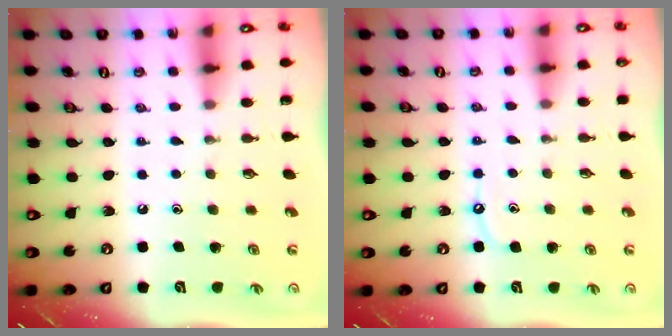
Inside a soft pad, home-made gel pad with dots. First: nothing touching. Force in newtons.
{"total": 5.4, "press": 5.4, "slide": 0.6}